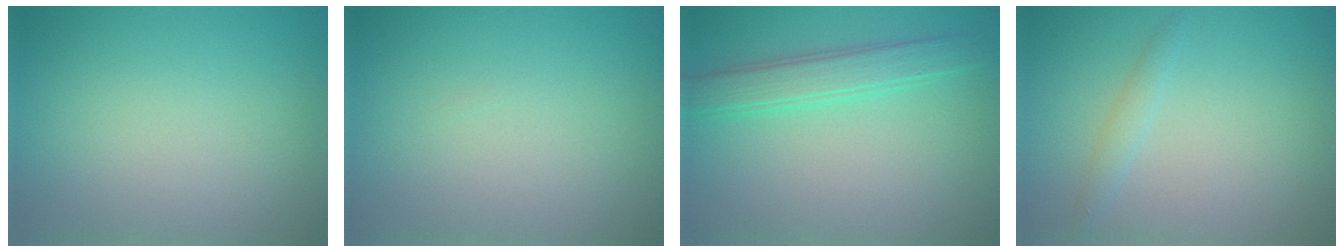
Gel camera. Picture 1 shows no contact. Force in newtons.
{"total": 0.0}
{"total": 2.4, "press": 2.4, "slide": 0.2}
{"total": 1.2, "press": 1.2, "slide": 0.0}